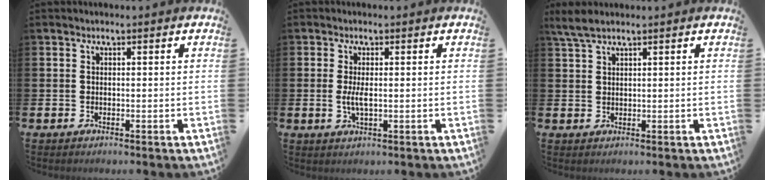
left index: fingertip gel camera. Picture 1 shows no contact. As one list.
[{"total": 2.5, "force": [0.0, 0.7, 2.4], "torque": [-0.043, -0.001, -0.001]}, {"total": 3.0, "force": [2.4, 0.8, 1.8], "torque": [-0.038, 0.000, 0.043]}]